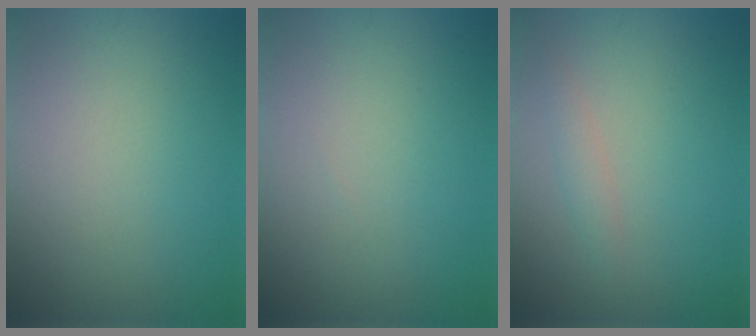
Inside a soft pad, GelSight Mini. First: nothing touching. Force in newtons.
{"total": 0.0}
{"total": 1.2, "press": 1.2, "slide": 0.1}